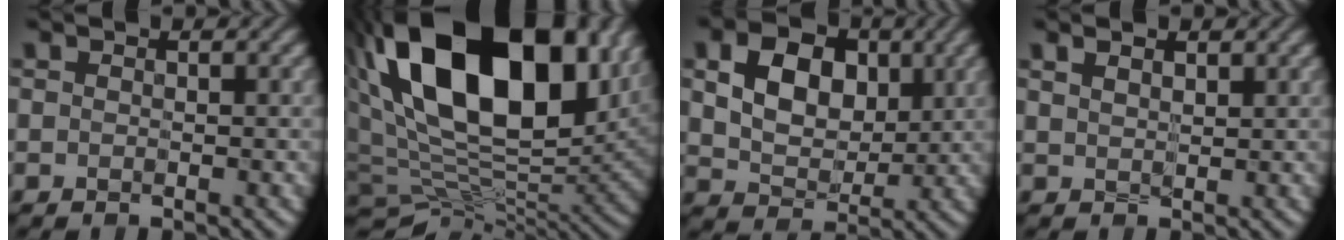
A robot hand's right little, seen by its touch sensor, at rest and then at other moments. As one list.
[{"total": 19.1, "force": [7.6, 11.1, 13.6], "torque": [-0.256, 0.013, 0.143]}, {"total": 6.5, "force": [1.4, 4.6, 4.3], "torque": [-0.091, -0.002, 0.017]}, {"total": 2.2, "force": [1.4, 1.0, 1.4], "torque": [-0.022, 0.011, 0.014]}]